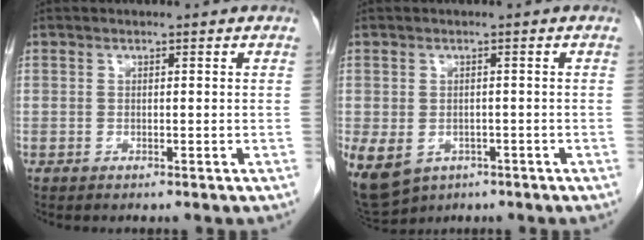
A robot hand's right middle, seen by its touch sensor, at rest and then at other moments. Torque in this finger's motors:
{"motor_torque": [1.18, -0.95, 0.51, 0.10]}